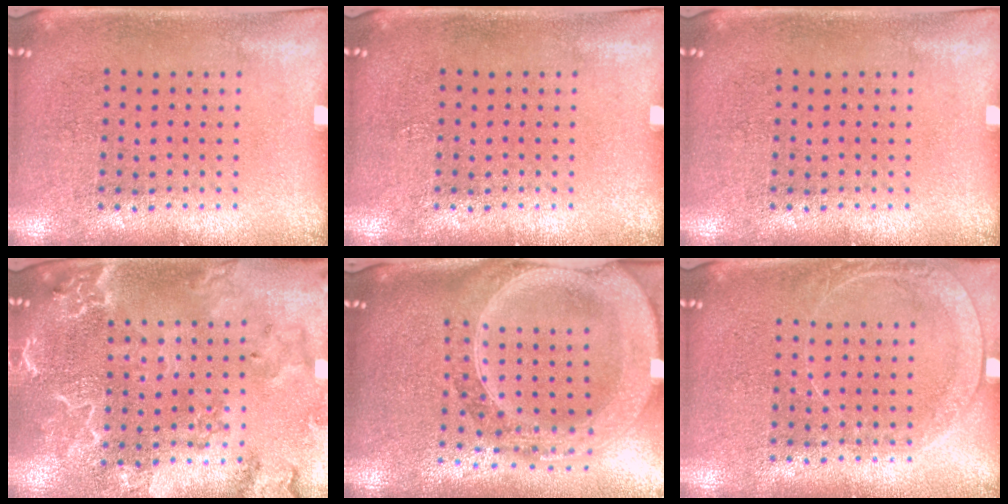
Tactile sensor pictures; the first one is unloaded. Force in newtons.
{"total": 0.0}
{"total": 0.0}
{"total": 2.6, "press": 2.4, "slide": 0.8}
{"total": 3.1, "press": 2.6, "slide": 1.7}
{"total": 1.5, "press": 1.4, "slide": 0.4}